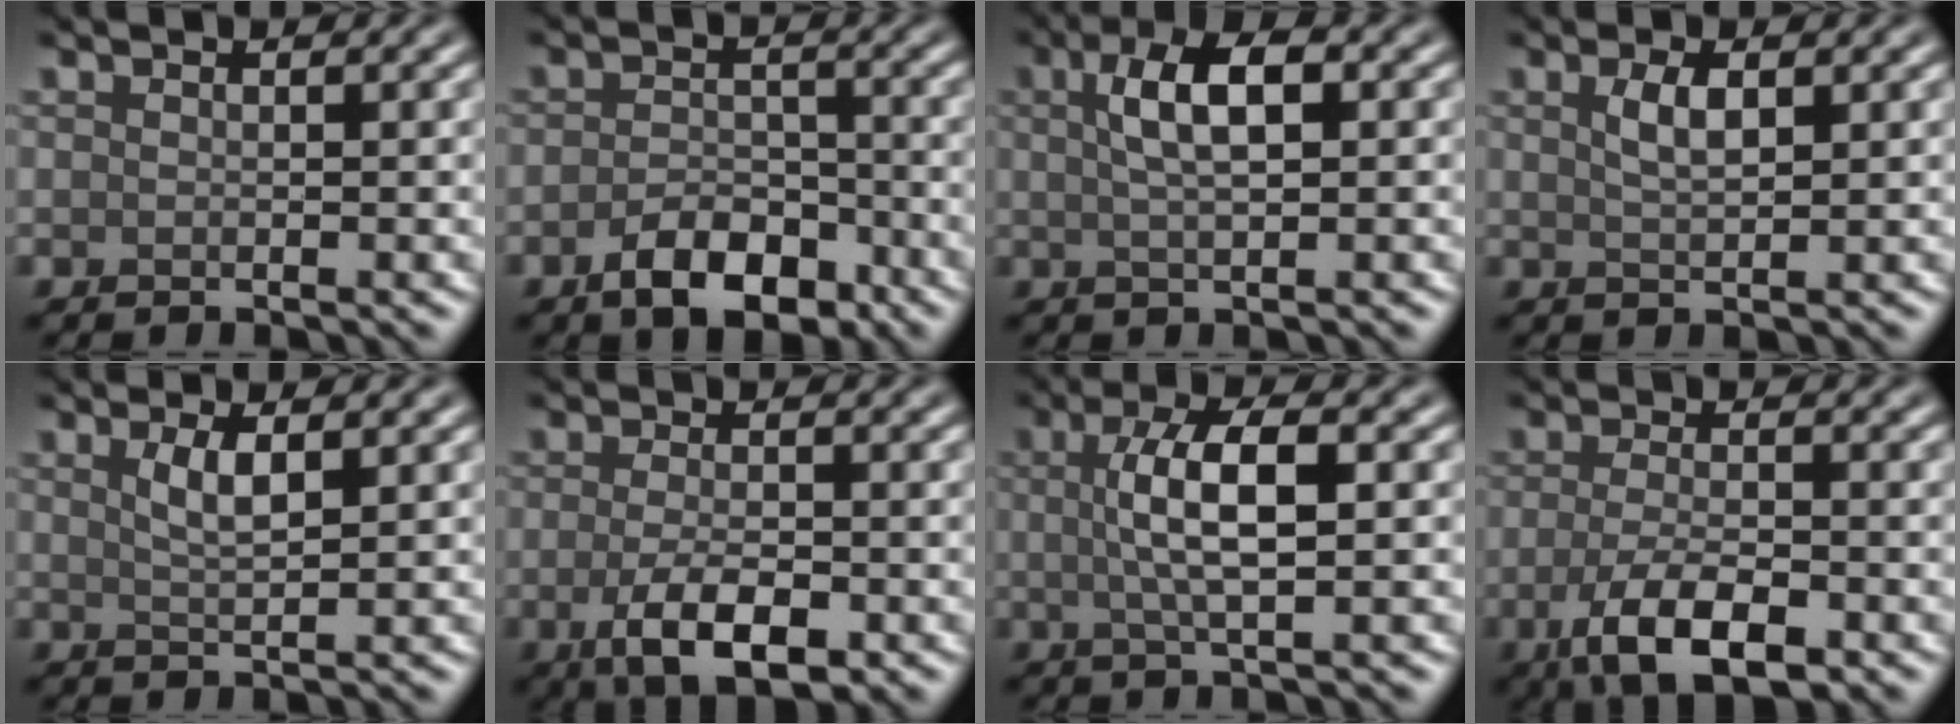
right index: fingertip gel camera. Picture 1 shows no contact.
{"total": 4.5, "force": [-2.6, 2.4, 2.8], "torque": [-0.041, 0.001, -0.046]}
{"total": 4.5, "force": [1.2, 1.5, 4.0], "torque": [-0.072, 0.012, 0.018]}
{"total": 2.0, "force": [0.8, 0.7, 1.7], "torque": [-0.035, 0.002, 0.016]}
{"total": 2.1, "force": [1.0, 0.5, 1.8], "torque": [-0.034, -0.001, 0.018]}
{"total": 4.6, "force": [-1.8, 1.7, 3.9], "torque": [-0.075, -0.008, -0.031]}
{"total": 5.0, "force": [0.5, 1.3, 4.8], "torque": [-0.090, 0.007, 0.009]}
{"total": 5.5, "force": [-2.4, 2.0, 4.5], "torque": [-0.091, -0.007, -0.045]}